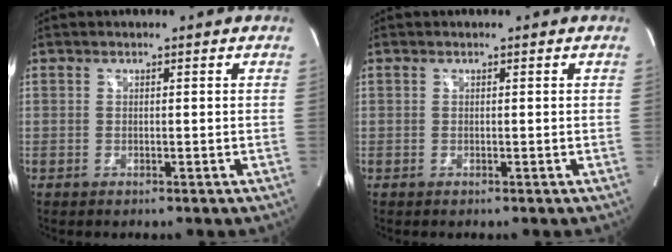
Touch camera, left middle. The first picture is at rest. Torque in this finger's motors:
{"motor_torque": [-0.01, 0.26, 0.10, 0.01]}